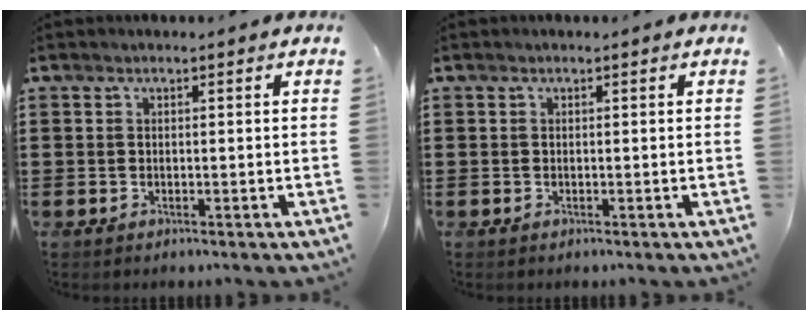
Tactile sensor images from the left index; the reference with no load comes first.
{"total": 0.0}